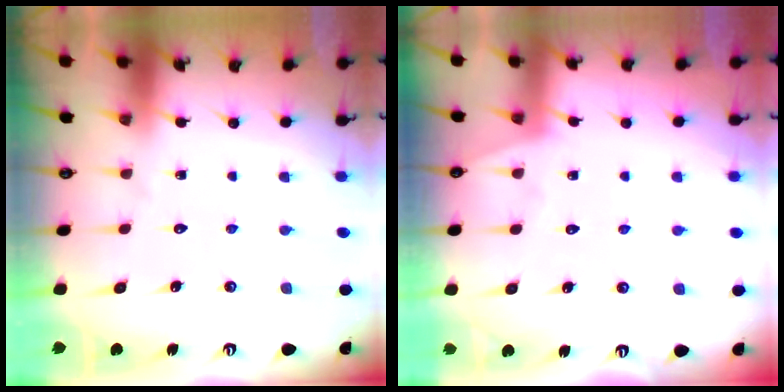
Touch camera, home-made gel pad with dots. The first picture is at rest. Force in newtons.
{"total": 3.7, "press": 3.7, "slide": 0.4}